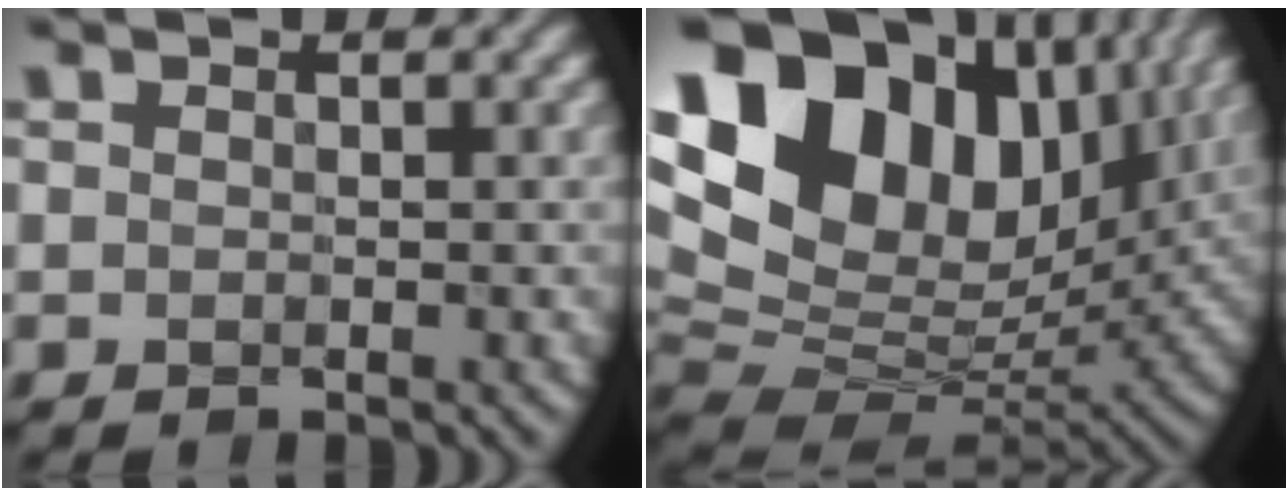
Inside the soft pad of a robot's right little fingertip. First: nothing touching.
{"total": 18.2, "force": [6.9, 11.9, 11.9], "torque": [-0.262, 0.043, 0.130]}